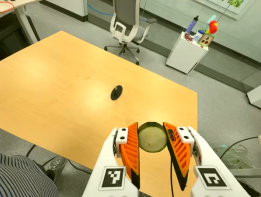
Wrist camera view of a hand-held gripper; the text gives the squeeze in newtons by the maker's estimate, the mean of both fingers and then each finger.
{"total": 9.5, "left": 9.0, "right": 9.9}